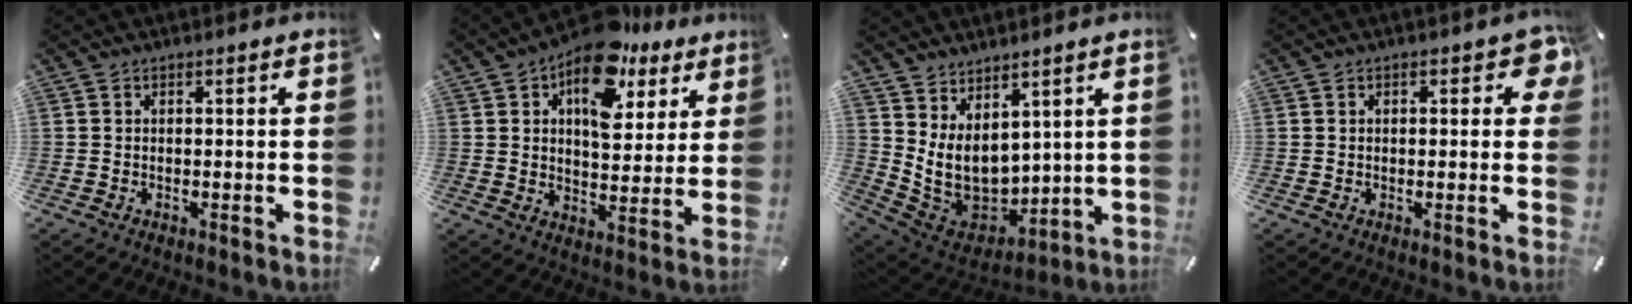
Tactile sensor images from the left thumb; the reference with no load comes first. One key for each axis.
{"total": 15.9, "fx": 9.1, "fy": 9.0, "fz": 9.4, "tx": -0.130, "ty": -0.050, "tz": 0.157}
{"total": 10.6, "fx": 3.5, "fy": 8.4, "fz": 5.3, "tx": -0.117, "ty": -0.050, "tz": 0.078}
{"total": 4.2, "fx": 1.3, "fy": 2.3, "fz": 3.3, "tx": -0.034, "ty": -0.001, "tz": 0.016}